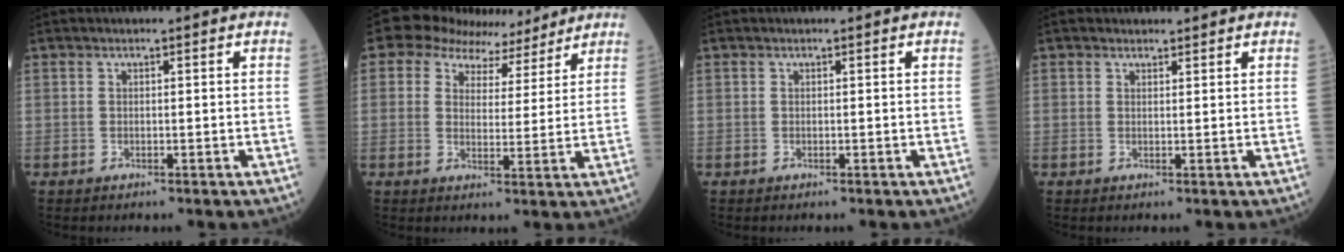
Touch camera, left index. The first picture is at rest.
{"total": 8.5, "force": [7.0, 4.6, 1.4], "torque": [-0.014, 0.018, 0.090]}
{"total": 0.0}
{"total": 1.0, "force": [0.9, 0.5, 0.0], "torque": [0.003, 0.000, 0.012]}